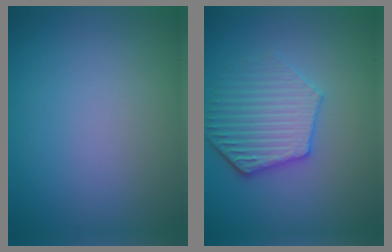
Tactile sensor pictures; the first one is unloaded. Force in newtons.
{"total": 4.2, "press": 3.9, "slide": 1.6}